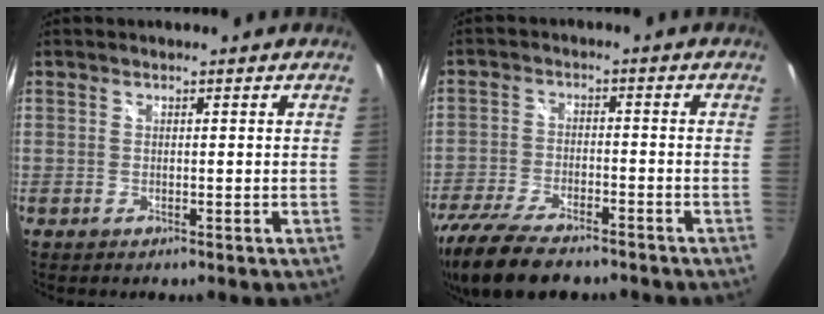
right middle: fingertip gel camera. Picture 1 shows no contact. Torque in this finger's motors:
{"motor_torque": [1.15, -0.99, 0.45, 0.18]}